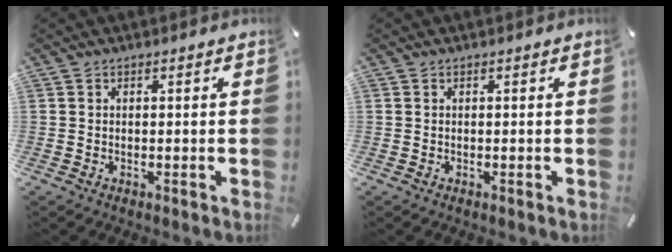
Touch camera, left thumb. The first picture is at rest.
{"total": 0.0}